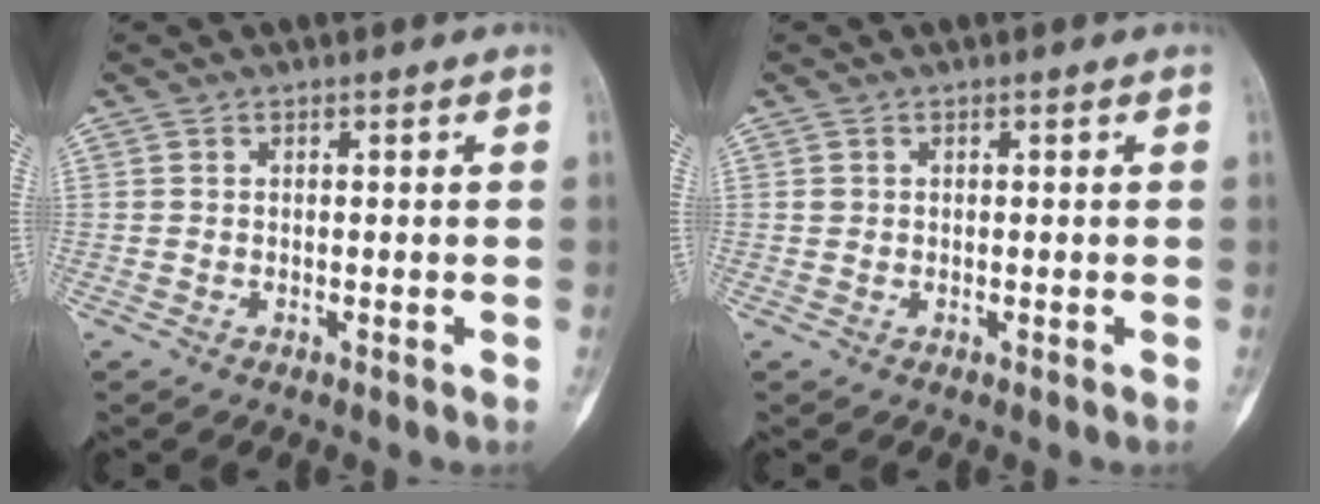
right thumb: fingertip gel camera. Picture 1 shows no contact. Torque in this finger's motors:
{"motor_torque": [0.16, 0.26, 0.13, 0.09, 0.07]}